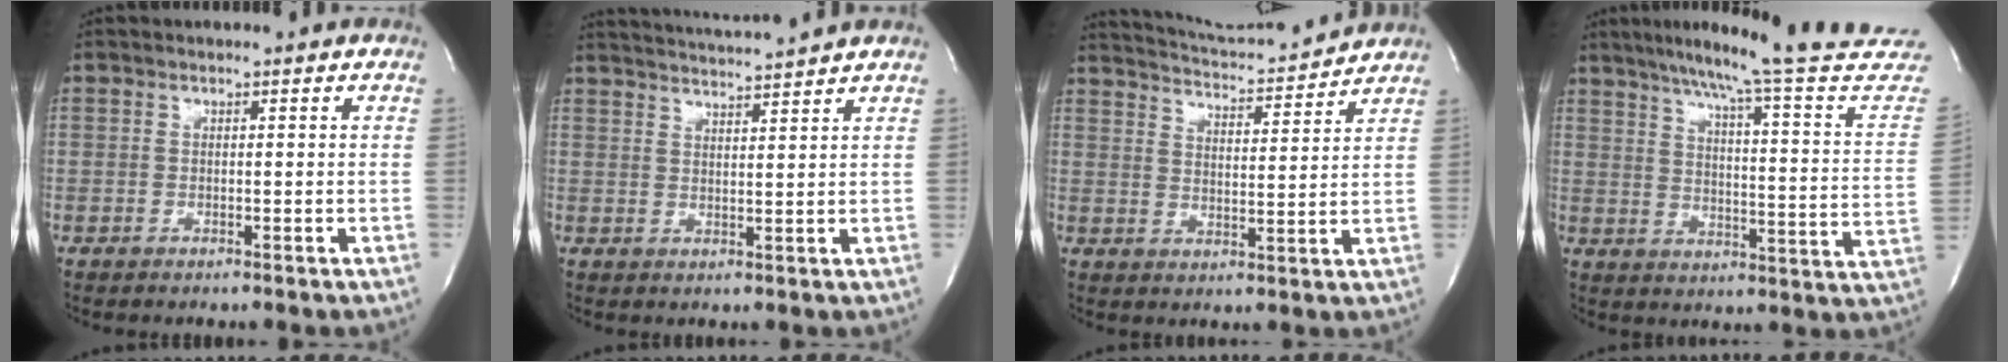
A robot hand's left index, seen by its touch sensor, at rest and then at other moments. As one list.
[{"total": 8.1, "force": [7.6, -1.5, 2.2], "torque": [-0.046, 0.005, 0.115]}, {"total": 12.0, "force": [11.7, -0.1, 2.8], "torque": [-0.056, -0.005, 0.170]}, {"total": 25.5, "force": [23.1, -1.0, 10.7], "torque": [-0.161, -0.094, 0.284]}]